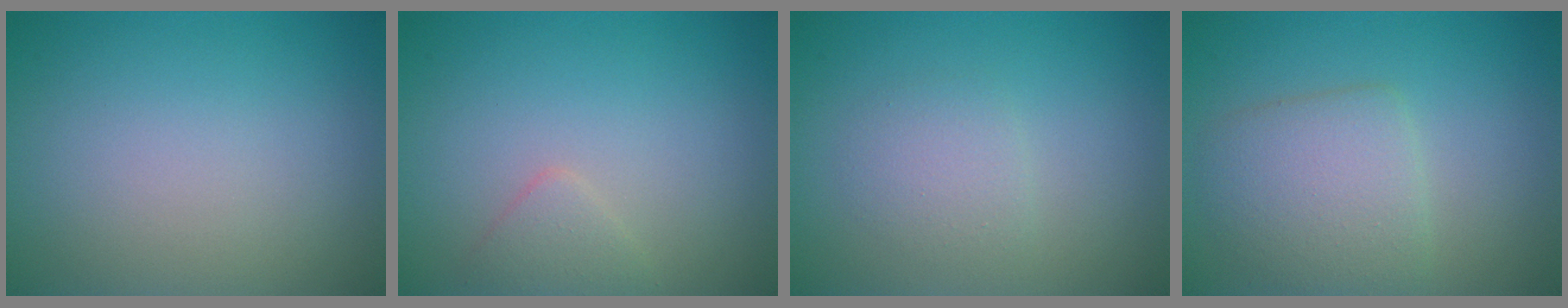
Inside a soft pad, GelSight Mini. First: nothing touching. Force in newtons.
{"total": 1.4, "press": 1.4, "slide": 0.1}
{"total": 1.7, "press": 1.7, "slide": 0.1}
{"total": 4.0, "press": 4.0, "slide": 0.1}